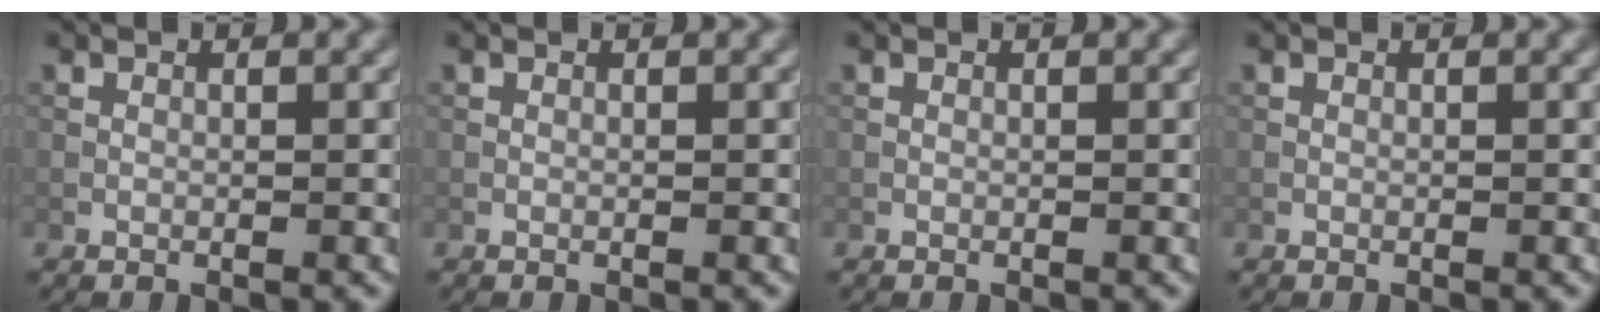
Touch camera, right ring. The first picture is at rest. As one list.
[{"total": 0.0}, {"total": 0.0}, {"total": 0.0}]